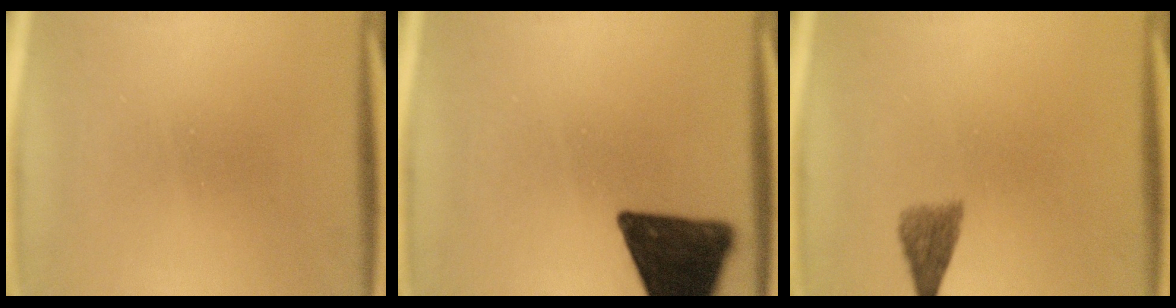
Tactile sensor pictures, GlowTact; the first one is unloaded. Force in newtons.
{"total": 14.8}
{"total": 2.9}